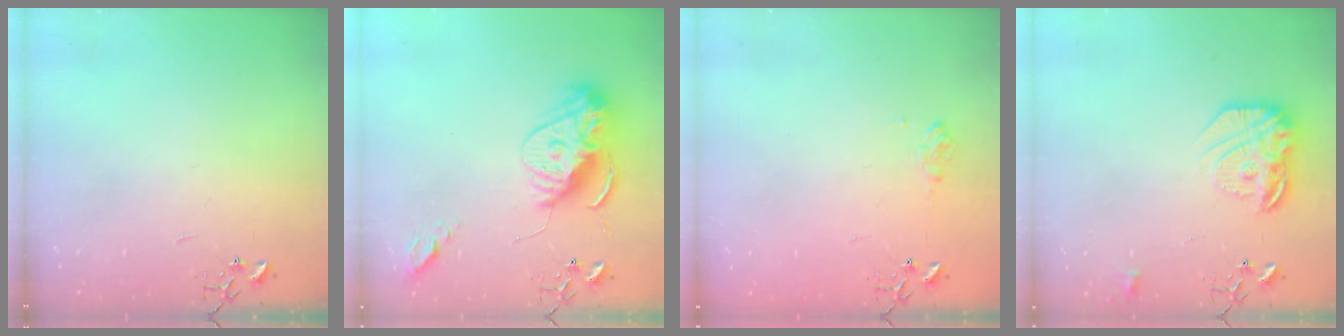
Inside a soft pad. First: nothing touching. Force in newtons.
{"total": 15.3, "press": 15.3, "slide": 1.3}
{"total": 6.9, "press": 6.8, "slide": 1.0}
{"total": 18.3, "press": 18.2, "slide": 1.3}